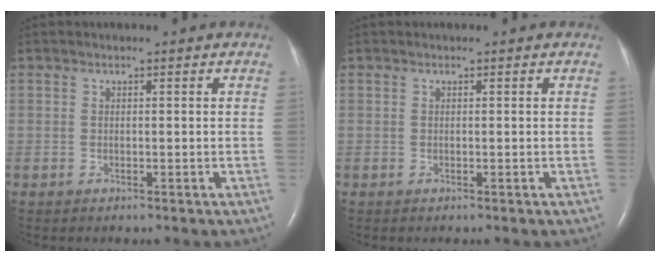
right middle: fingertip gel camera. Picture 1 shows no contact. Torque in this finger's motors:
{"motor_torque": [0.02, 0.03, -0.02, 0.00]}